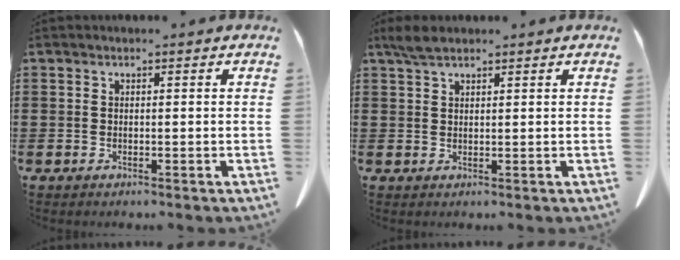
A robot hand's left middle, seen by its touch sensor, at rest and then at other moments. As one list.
[{"total": 2.8, "force": [2.0, 0.8, 1.7], "torque": [-0.039, 0.003, 0.038]}]